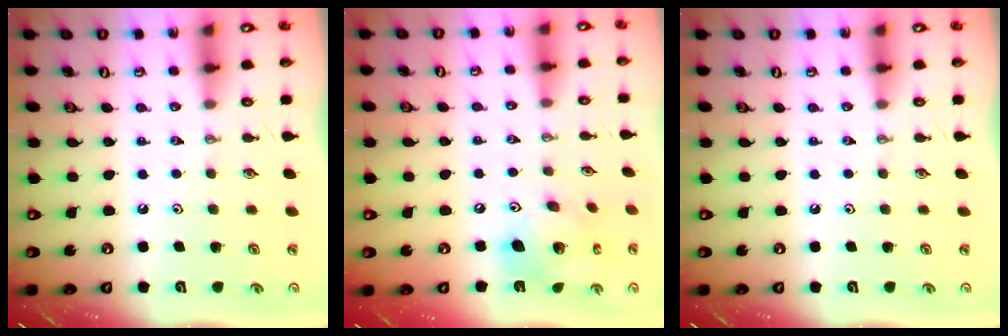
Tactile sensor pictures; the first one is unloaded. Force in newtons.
{"total": 15.3, "press": 15.2, "slide": 2.1}
{"total": 0.0}